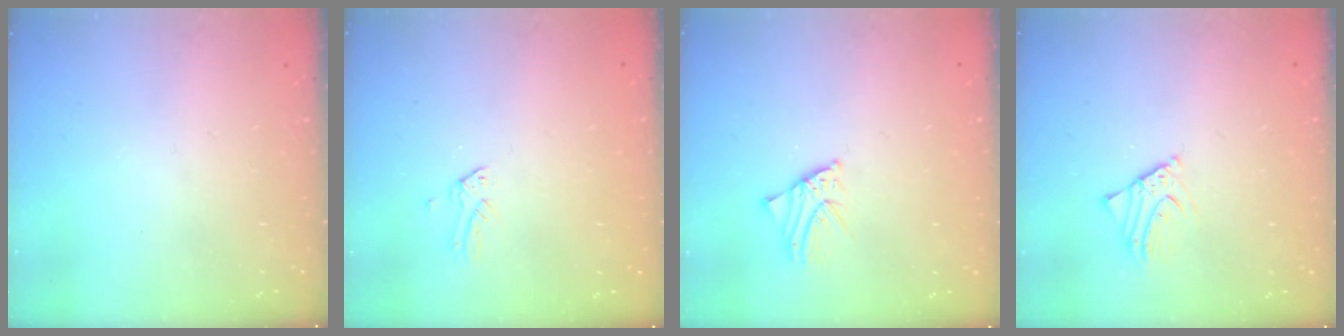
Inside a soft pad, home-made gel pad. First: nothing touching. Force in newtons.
{"total": 0.0}
{"total": 1.7, "press": 1.7, "slide": 0.2}
{"total": 2.1, "press": 2.1, "slide": 0.1}